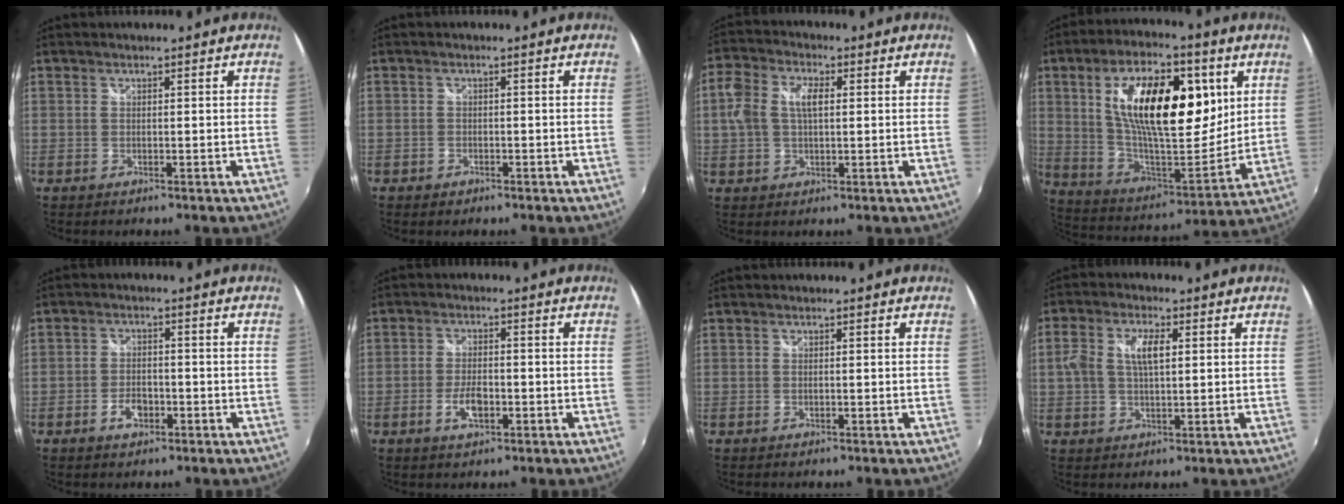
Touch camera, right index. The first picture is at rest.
{"total": 1.6, "force": [-1.0, 1.2, 0.4], "torque": [-0.010, 0.001, -0.014]}
{"total": 7.5, "force": [1.0, 4.3, 6.1], "torque": [-0.125, 0.021, 0.018]}
{"total": 23.9, "force": [7.0, 10.5, 20.3], "torque": [-0.354, 0.004, 0.122]}
{"total": 4.1, "force": [-2.0, 2.4, 2.6], "torque": [-0.055, 0.004, -0.033]}
{"total": 5.0, "force": [-1.9, 2.3, 4.0], "torque": [-0.083, 0.001, -0.032]}
{"total": 0.0}
{"total": 6.7, "force": [1.1, 3.0, 5.8], "torque": [-0.110, 0.013, 0.023]}